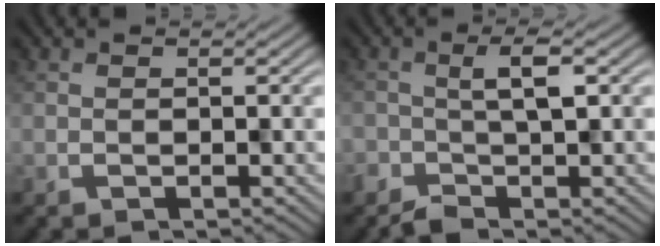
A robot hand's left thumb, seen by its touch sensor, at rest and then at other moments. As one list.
[{"total": 2.6, "force": [-1.1, 0.9, 2.1], "torque": [-0.041, 0.007, -0.027]}]